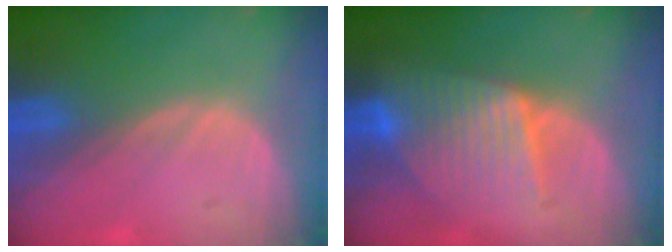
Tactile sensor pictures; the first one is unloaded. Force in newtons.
{"total": 7.4, "press": 7.4, "slide": 0.2}